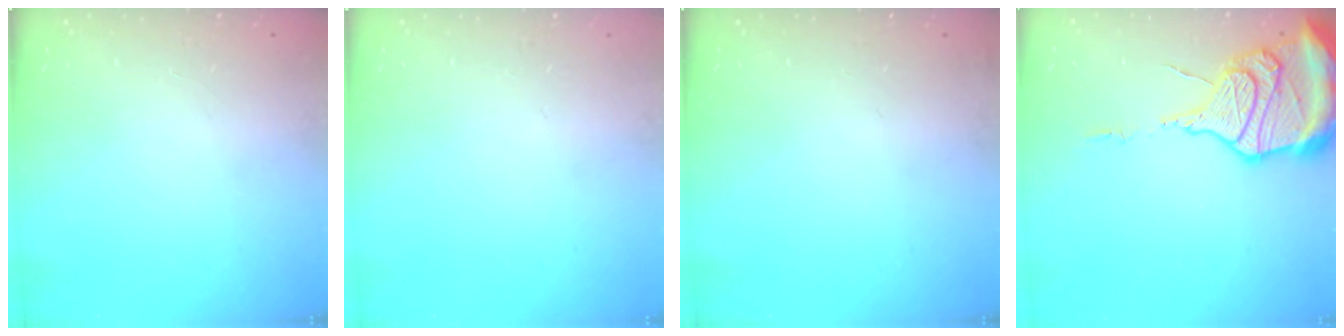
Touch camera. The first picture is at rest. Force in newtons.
{"total": 0.0}
{"total": 2.8, "press": 2.2, "slide": 1.7}
{"total": 18.9, "press": 18.8, "slide": 1.8}